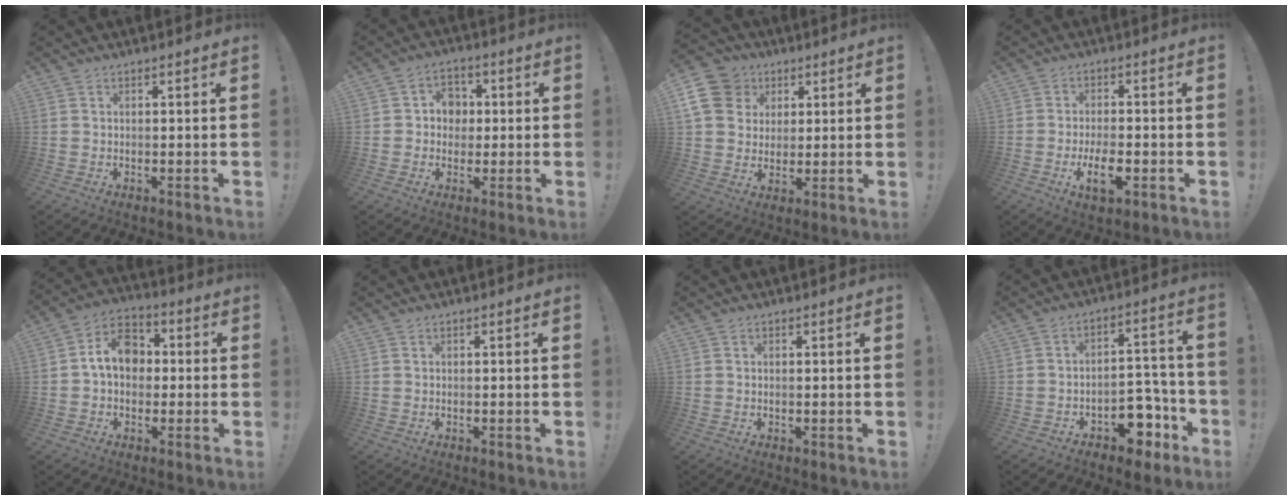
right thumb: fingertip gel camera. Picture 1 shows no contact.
{"total": 6.5, "force": [0.3, 6.1, 2.3], "torque": [-0.036, 0.007, 0.009]}
{"total": 13.6, "force": [4.4, 11.6, 5.6], "torque": [-0.090, -0.015, 0.094]}
{"total": 7.9, "force": [-3.0, 3.2, 6.6], "torque": [-0.121, 0.002, -0.052]}
{"total": 10.8, "force": [0.9, 8.2, 7.0], "torque": [-0.106, 0.016, 0.022]}
{"total": 0.0}
{"total": 0.0}
{"total": 11.3, "force": [-6.6, 6.8, 6.0], "torque": [-0.055, 0.065, -0.105]}